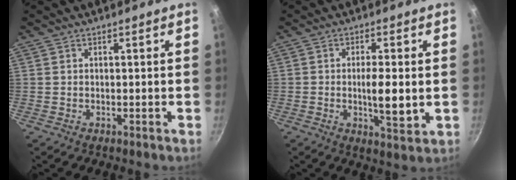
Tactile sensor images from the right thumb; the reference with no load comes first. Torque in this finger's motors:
{"motor_torque": [3.46, 1.55, 1.67, -1.10, 0.57]}